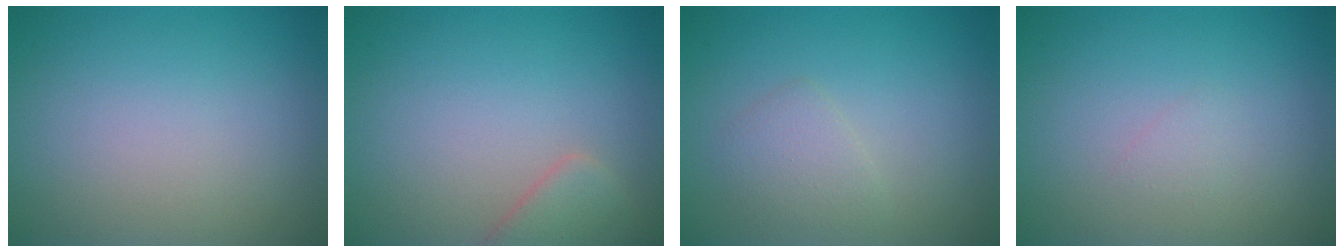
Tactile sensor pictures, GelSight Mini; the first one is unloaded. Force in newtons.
{"total": 2.4, "press": 2.4, "slide": 0.2}
{"total": 1.7, "press": 1.7, "slide": 0.2}
{"total": 0.6, "press": 0.6, "slide": 0.1}